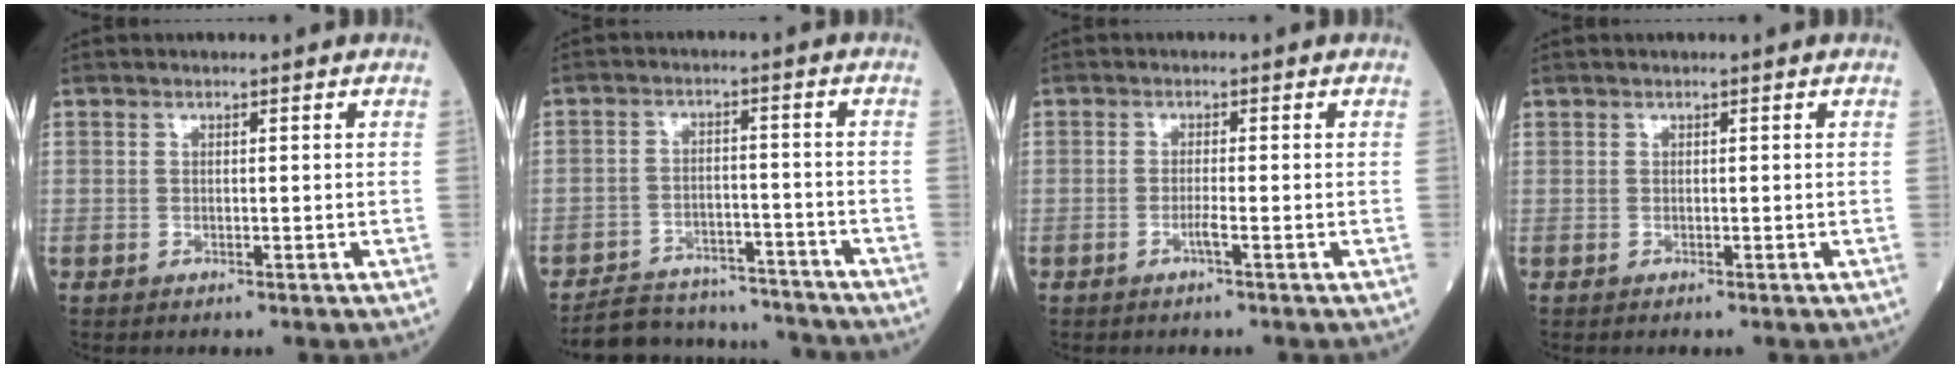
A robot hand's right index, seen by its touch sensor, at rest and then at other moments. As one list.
[{"total": 12.1, "force": [-11.4, 3.7, 1.5], "torque": [-0.016, 0.020, -0.166]}, {"total": 1.4, "force": [-0.7, -0.3, 1.2], "torque": [-0.026, -0.002, -0.015]}, {"total": 0.0}]